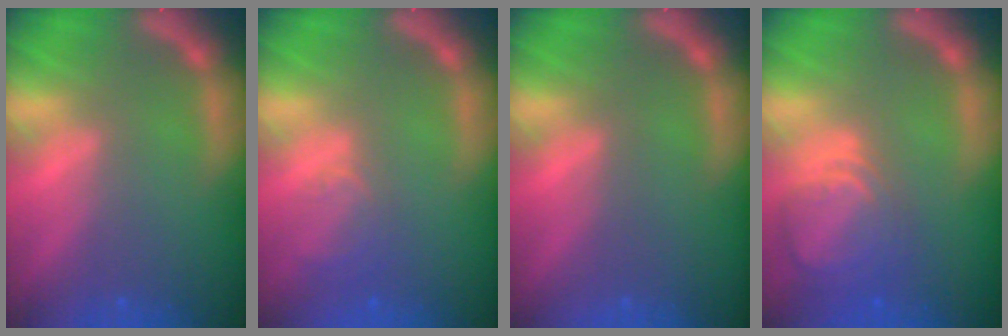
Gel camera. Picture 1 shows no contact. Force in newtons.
{"total": 2.5}
{"total": 0.0}
{"total": 6.1}